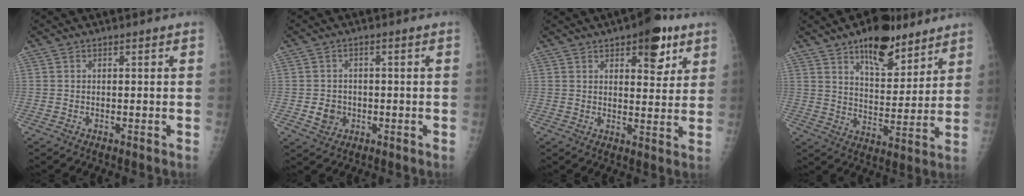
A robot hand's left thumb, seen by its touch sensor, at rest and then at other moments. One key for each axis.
{"total": 3.7, "fx": -0.8, "fy": 3.2, "fz": 1.5, "tx": -0.010, "ty": 0.004, "tz": -0.009}
{"total": 9.3, "fx": 5.2, "fy": 4.2, "fz": 6.5, "tx": -0.057, "ty": -0.022, "tz": 0.067}
{"total": 14.1, "fx": 9.5, "fy": 6.3, "fz": 8.3, "tx": -0.083, "ty": -0.055, "tz": 0.149}